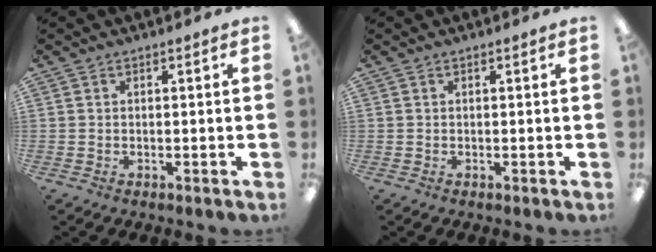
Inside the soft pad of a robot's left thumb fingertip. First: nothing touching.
{"total": 0.0}